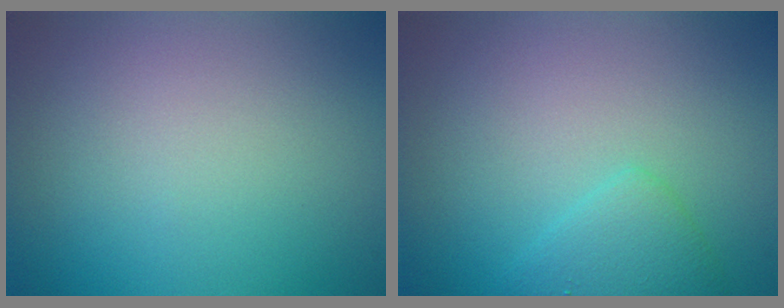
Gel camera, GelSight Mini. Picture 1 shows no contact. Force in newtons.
{"total": 2.2, "press": 2.2, "slide": 0.1}